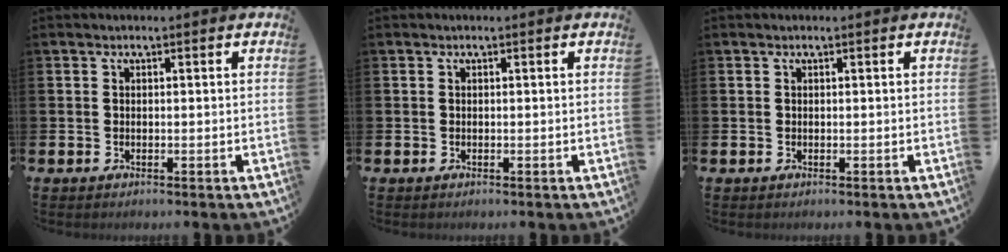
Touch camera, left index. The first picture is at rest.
{"total": 0.0}
{"total": 0.0}